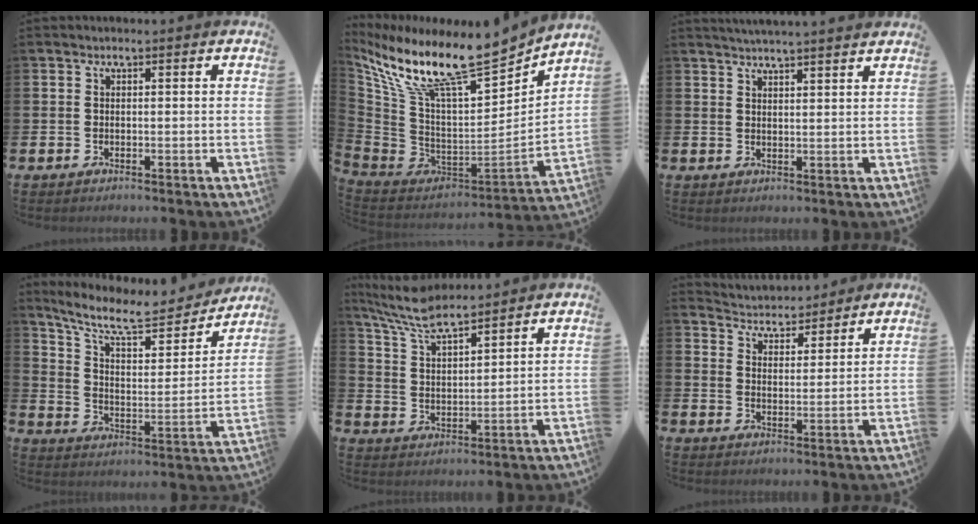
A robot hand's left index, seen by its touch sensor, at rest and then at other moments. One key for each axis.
{"total": 14.7, "fx": 11.8, "fy": 3.2, "fz": 8.2, "tx": -0.185, "ty": -0.084, "tz": 0.201}
{"total": 3.5, "fx": 3.4, "fy": -0.6, "fz": 0.2, "tx": -0.011, "ty": -0.015, "tz": 0.063}
{"total": 9.9, "fx": 8.5, "fy": 3.0, "fz": 4.2, "tx": -0.109, "ty": -0.057, "tz": 0.144}
{"total": 7.3, "fx": 6.8, "fy": 1.0, "fz": 2.5, "tx": -0.077, "ty": -0.032, "tz": 0.124}
{"total": 4.3, "fx": 4.1, "fy": 1.1, "fz": -0.3, "tx": -0.020, "ty": -0.029, "tz": 0.072}